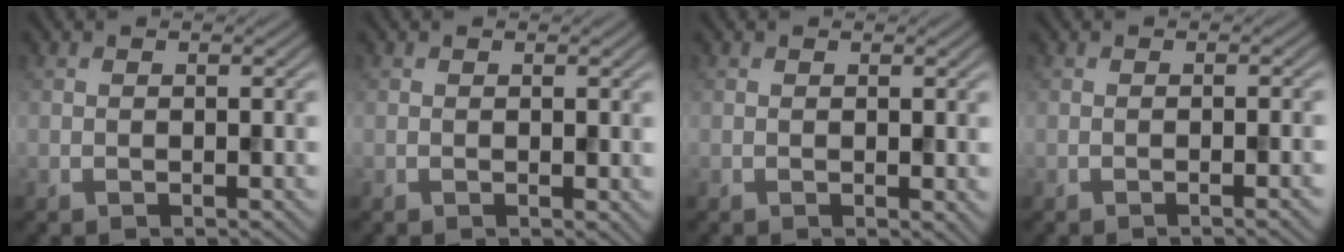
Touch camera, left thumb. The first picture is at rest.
{"total": 0.6, "force": [0.1, 0.4, 0.5], "torque": [-0.004, -0.003, 0.001]}
{"total": 0.8, "force": [0.1, 0.5, 0.6], "torque": [-0.005, -0.004, 0.002]}
{"total": 1.9, "force": [-0.6, 0.4, 1.8], "torque": [-0.020, 0.004, -0.014]}